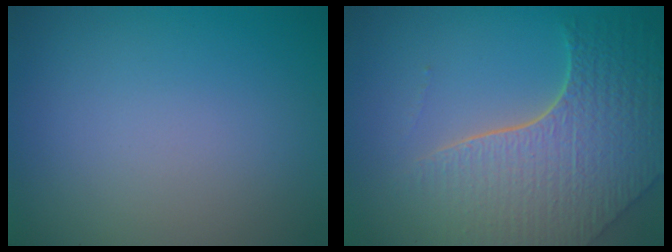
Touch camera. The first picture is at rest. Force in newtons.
{"total": 8.2, "press": 5.9, "slide": 5.8}